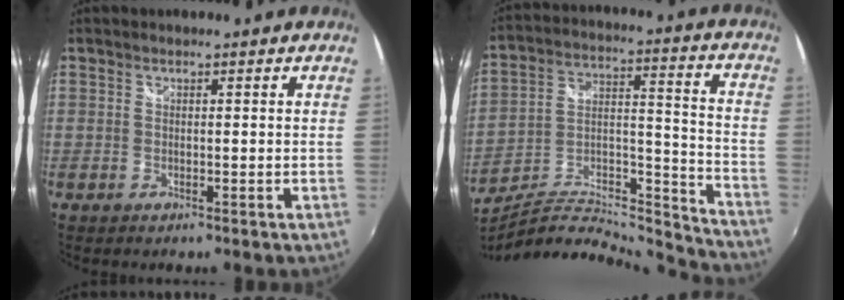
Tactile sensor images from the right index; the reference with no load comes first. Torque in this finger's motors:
{"motor_torque": [-1.19, -0.91, -0.30, -0.08]}